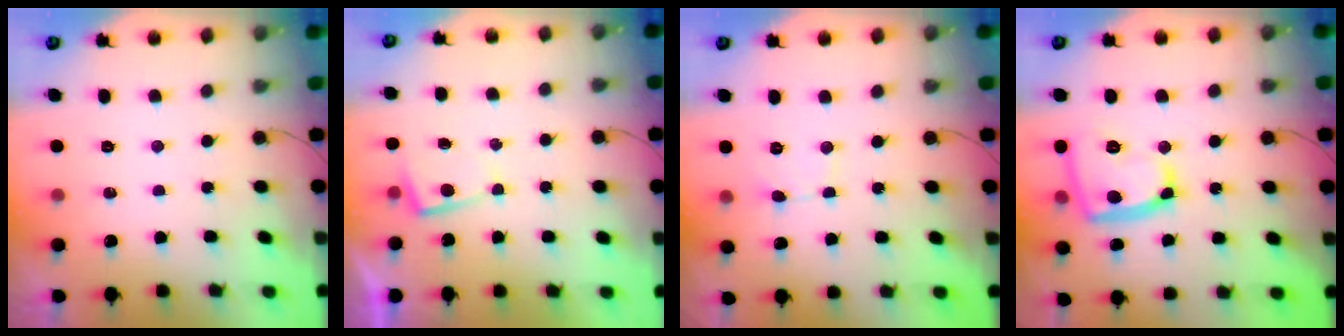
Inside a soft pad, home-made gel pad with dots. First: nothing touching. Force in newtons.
{"total": 2.7, "press": 2.7, "slide": 0.3}
{"total": 2.4, "press": 2.4, "slide": 0.3}
{"total": 15.2, "press": 15.1, "slide": 1.4}